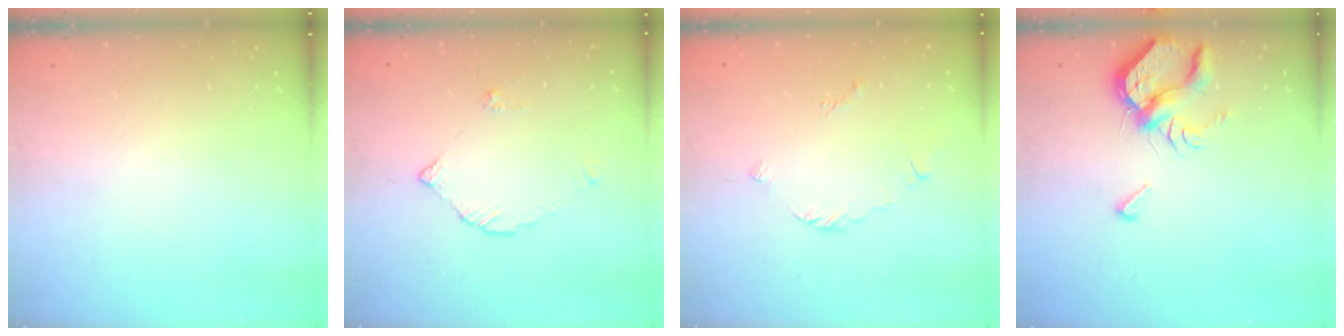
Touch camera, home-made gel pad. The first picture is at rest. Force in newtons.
{"total": 2.9, "press": 2.9, "slide": 0.1}
{"total": 2.3, "press": 2.3, "slide": 0.5}
{"total": 6.3, "press": 6.3, "slide": 0.9}